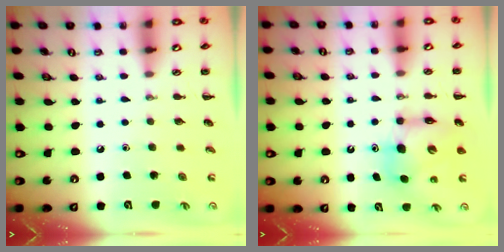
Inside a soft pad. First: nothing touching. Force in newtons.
{"total": 7.2, "press": 7.2, "slide": 0.4}